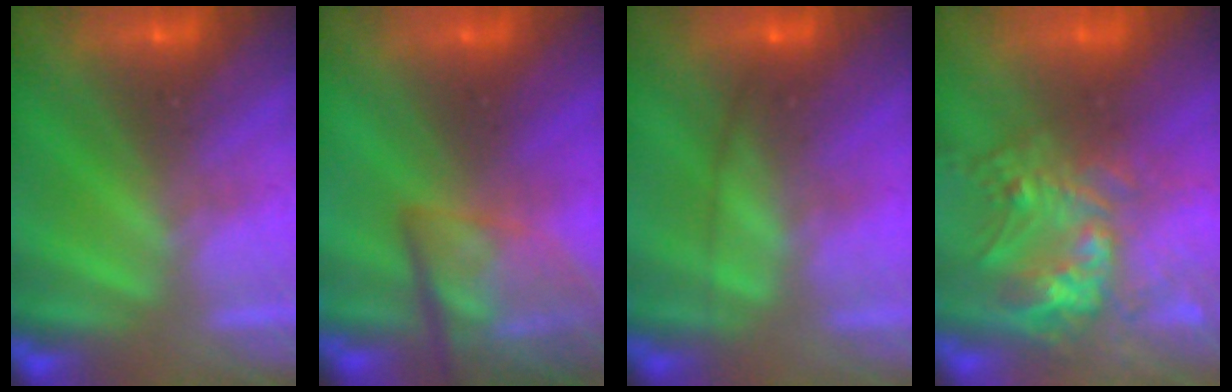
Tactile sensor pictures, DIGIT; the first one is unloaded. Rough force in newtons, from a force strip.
{"total": 9.0}
{"total": 2.4}
{"total": 7.7}